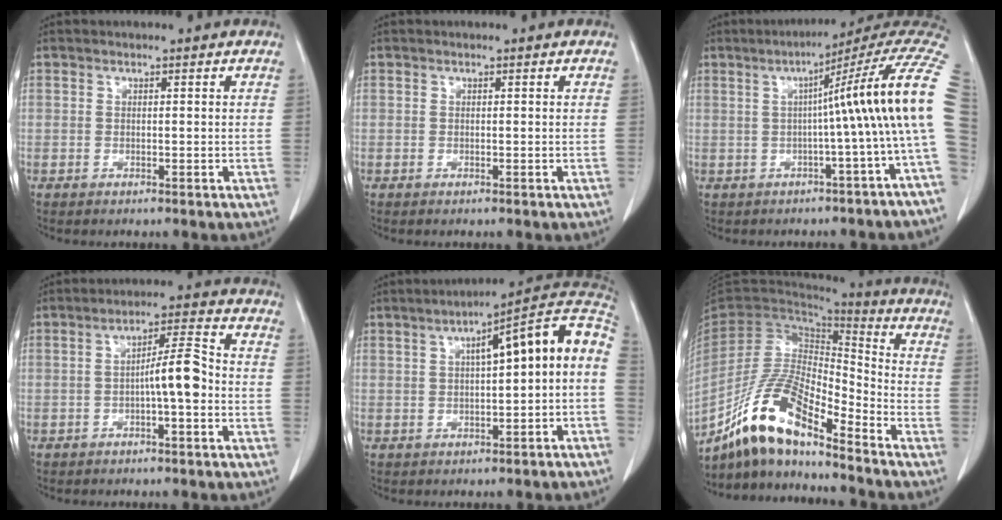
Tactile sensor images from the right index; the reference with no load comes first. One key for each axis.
{"total": 0.0}
{"total": 12.9, "fx": 0.7, "fy": -2.2, "fz": 12.7, "tx": -0.144, "ty": 0.034, "tz": 0.001}
{"total": 6.1, "fx": -1.3, "fy": 0.7, "fz": 5.9, "tx": -0.093, "ty": 0.018, "tz": -0.022}
{"total": 12.2, "fx": 1.5, "fy": 1.4, "fz": 12.0, "tx": -0.164, "ty": 0.043, "tz": 0.016}
{"total": 15.4, "fx": -11.7, "fy": 3.3, "fz": 9.5, "tx": -0.180, "ty": 0.003, "tz": -0.217}